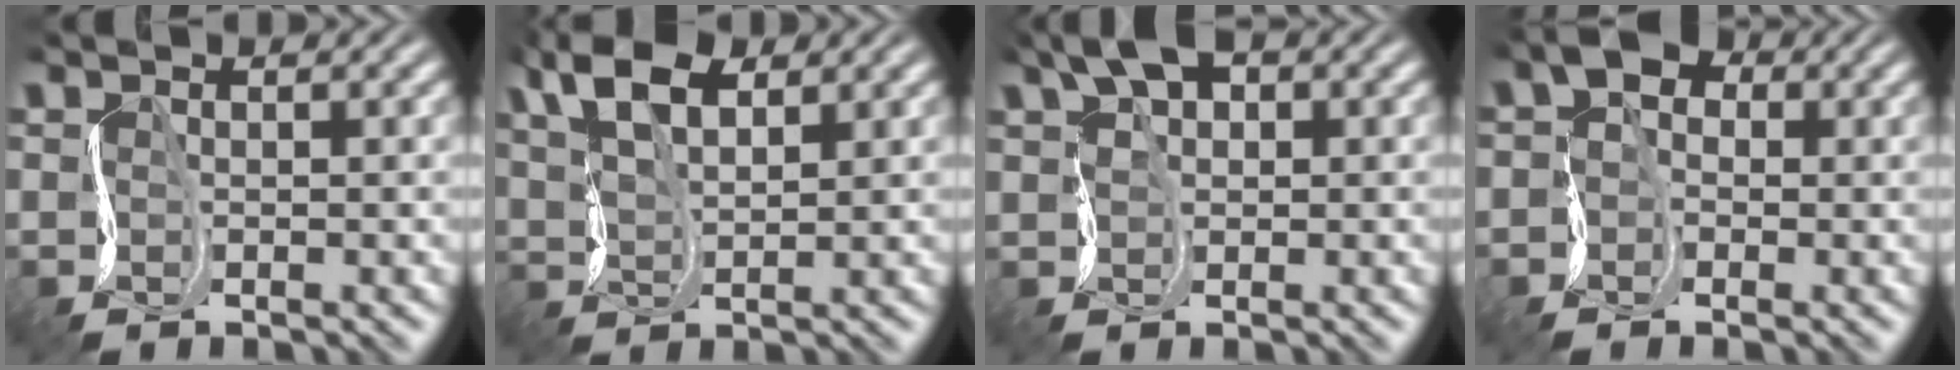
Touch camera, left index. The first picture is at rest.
{"total": 6.5, "force": [2.8, 3.3, 4.9], "torque": [-0.120, 0.009, 0.048]}
{"total": 4.7, "force": [1.8, 2.8, 3.3], "torque": [-0.069, 0.019, 0.011]}
{"total": 3.1, "force": [-0.2, 2.5, 1.9], "torque": [-0.023, 0.007, -0.021]}